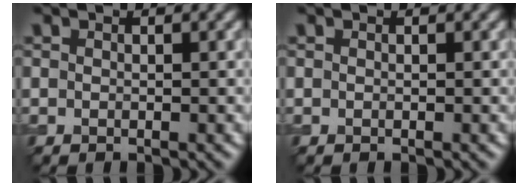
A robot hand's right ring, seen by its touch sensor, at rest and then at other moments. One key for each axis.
{"total": 0.0}